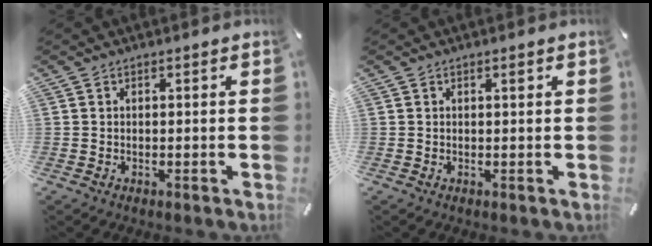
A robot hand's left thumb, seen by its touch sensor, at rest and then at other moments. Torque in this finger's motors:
{"motor_torque": [0.22, 0.12, 0.30, 0.05, 0.00]}